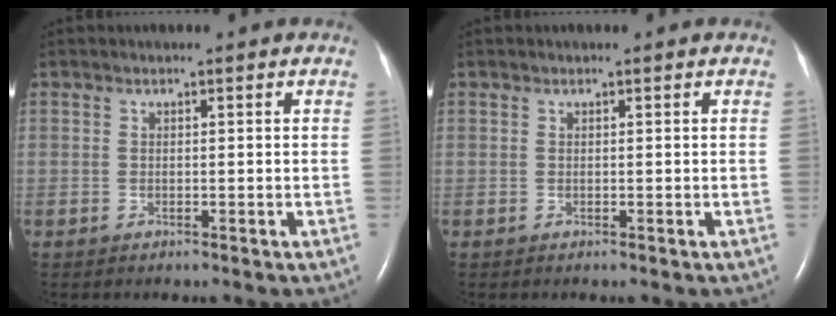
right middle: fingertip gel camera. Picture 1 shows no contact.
{"total": 0.0}